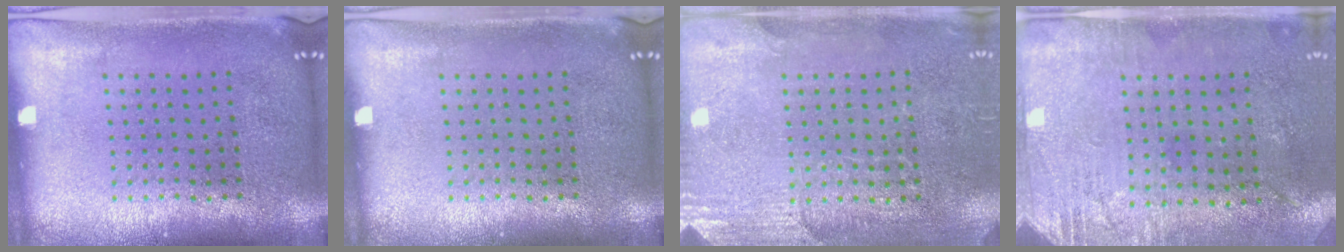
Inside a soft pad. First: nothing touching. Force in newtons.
{"total": 0.0}
{"total": 2.8, "press": 2.6, "slide": 1.0}
{"total": 2.7, "press": 2.3, "slide": 1.4}